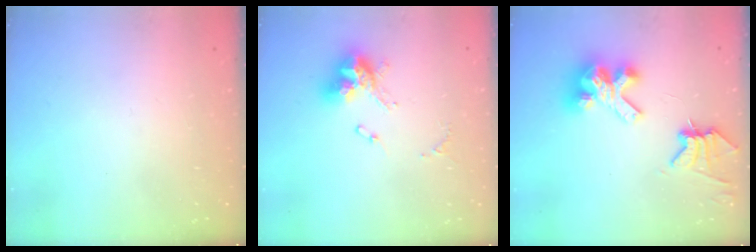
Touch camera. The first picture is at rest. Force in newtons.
{"total": 12.6, "press": 12.5, "slide": 1.4}
{"total": 10.4, "press": 10.3, "slide": 1.0}